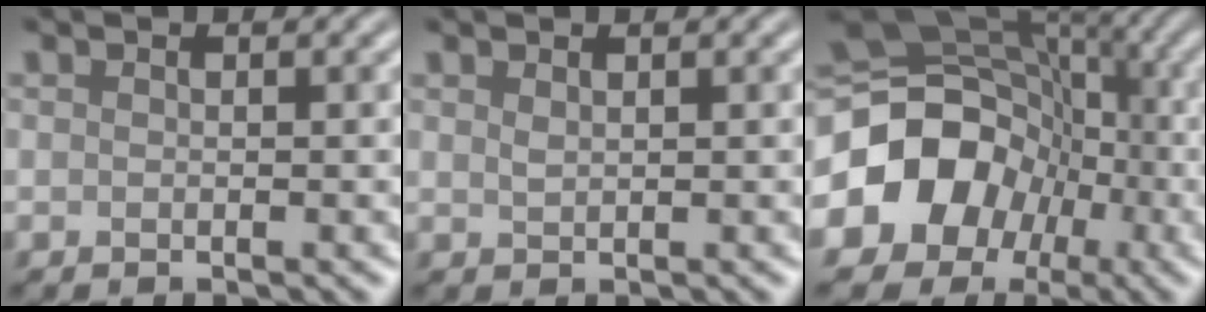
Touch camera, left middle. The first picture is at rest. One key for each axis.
{"total": 0.6, "fx": 0.4, "fy": 0.3, "fz": 0.3, "tx": -0.011, "ty": 0.002, "tz": 0.010}
{"total": 14.2, "fx": -3.2, "fy": 12.2, "fz": 6.4, "tx": -0.130, "ty": -0.007, "tz": -0.086}